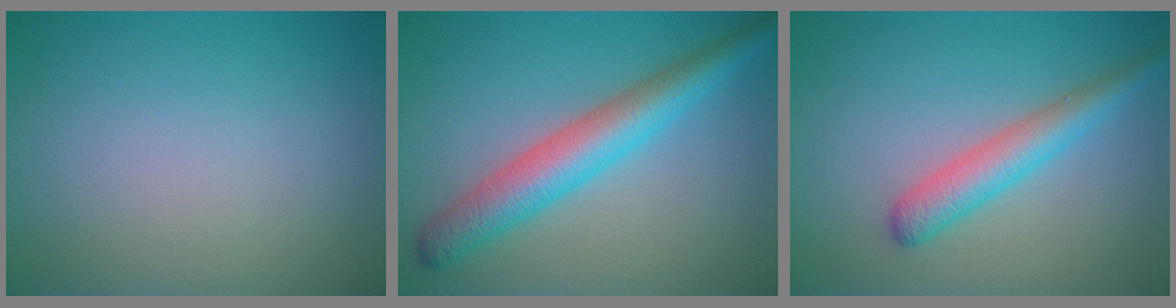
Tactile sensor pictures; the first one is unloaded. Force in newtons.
{"total": 5.6, "press": 5.6, "slide": 0.1}
{"total": 3.5, "press": 3.5, "slide": 0.1}